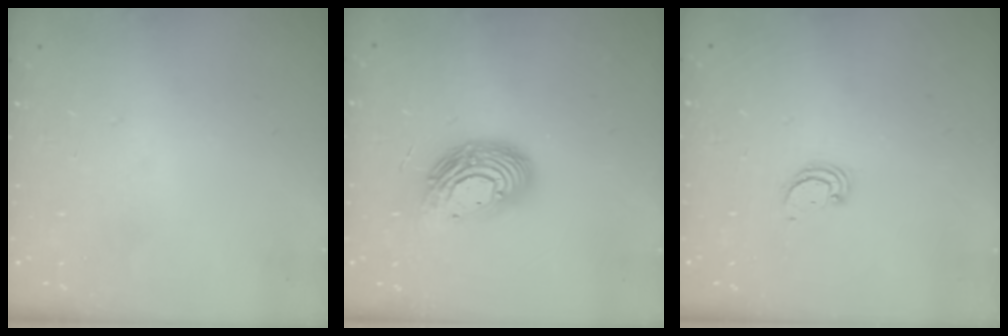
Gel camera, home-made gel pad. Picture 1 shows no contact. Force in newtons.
{"total": 12.9, "press": 12.9, "slide": 1.2}
{"total": 2.1, "press": 2.1, "slide": 0.2}